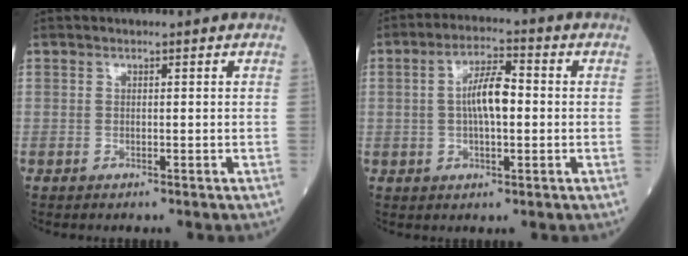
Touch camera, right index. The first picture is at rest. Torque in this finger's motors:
{"motor_torque": [0.16, 0.02, 0.17, 0.05]}